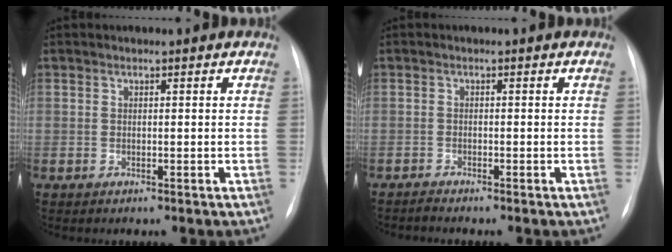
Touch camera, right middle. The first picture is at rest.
{"total": 0.7, "force": [-0.7, -0.2, 0.0], "torque": [-0.003, -0.005, -0.014]}